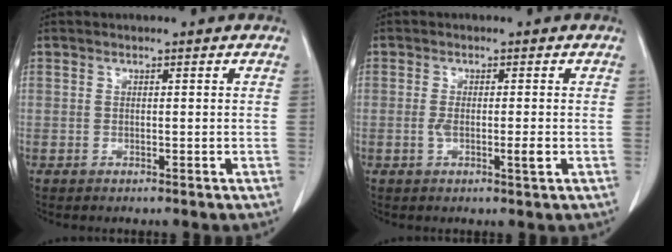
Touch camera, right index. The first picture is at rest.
{"total": 3.0, "force": [-0.7, 0.4, 2.9], "torque": [-0.055, -0.004, -0.011]}